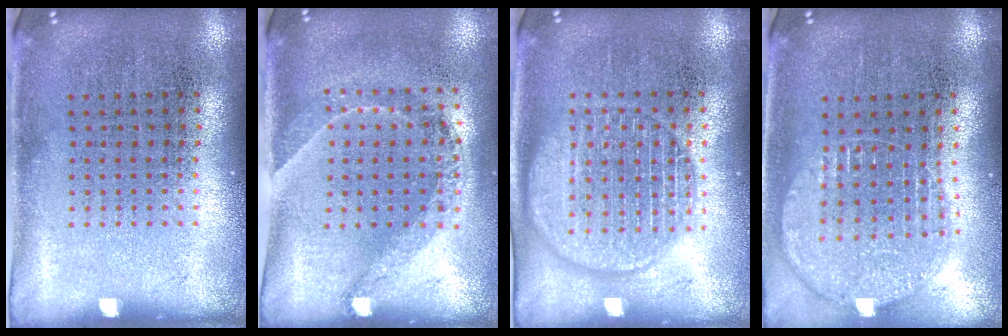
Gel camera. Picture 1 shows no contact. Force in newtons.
{"total": 1.5, "press": 1.1, "slide": 0.9}
{"total": 2.3, "press": 2.3, "slide": 0.3}
{"total": 1.3, "press": 1.2, "slide": 0.5}